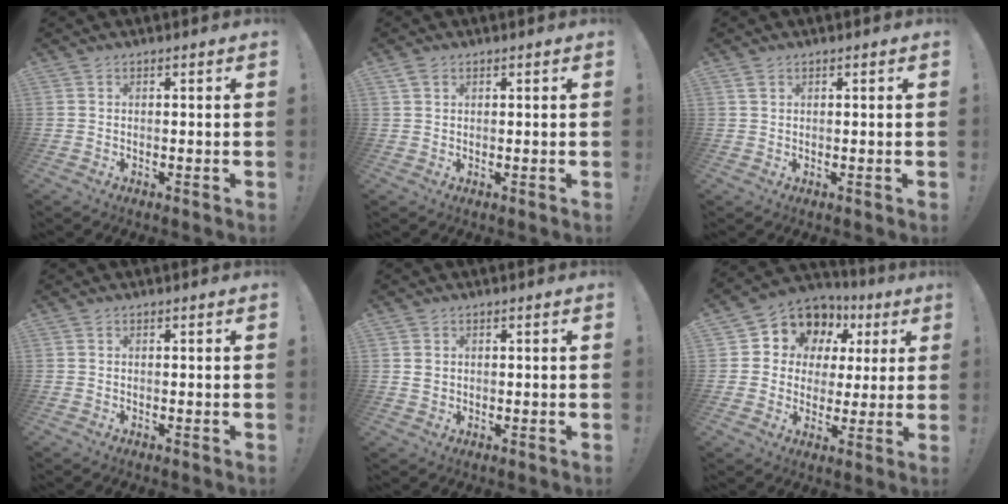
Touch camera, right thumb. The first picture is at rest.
{"total": 2.1, "force": [1.3, 1.3, 1.1], "torque": [-0.020, 0.000, 0.024]}
{"total": 1.3, "force": [0.8, 0.6, 0.8], "torque": [-0.014, 0.000, 0.014]}
{"total": 0.0}
{"total": 1.6, "force": [0.5, 1.5, 0.5], "torque": [-0.007, 0.002, 0.009]}
{"total": 10.0, "force": [5.3, 7.8, 3.3], "torque": [-0.052, -0.042, 0.104]}